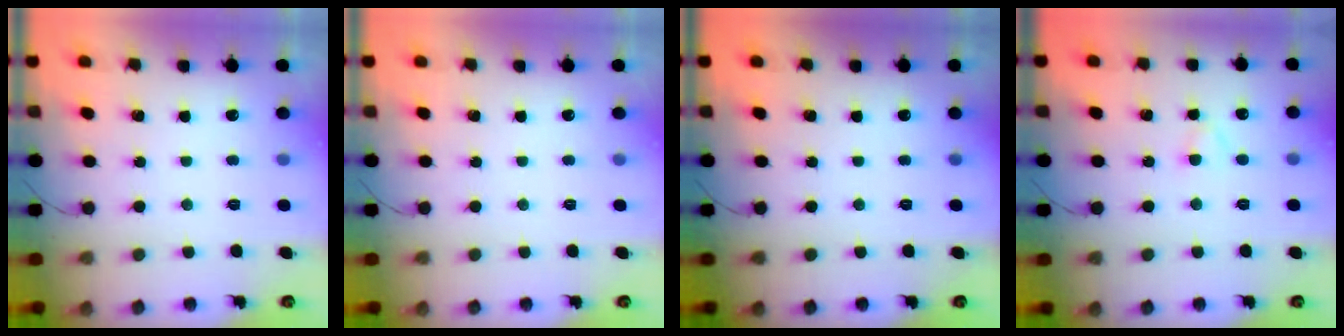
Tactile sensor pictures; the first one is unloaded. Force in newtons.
{"total": 0.0}
{"total": 0.0}
{"total": 2.4, "press": 2.1, "slide": 1.1}